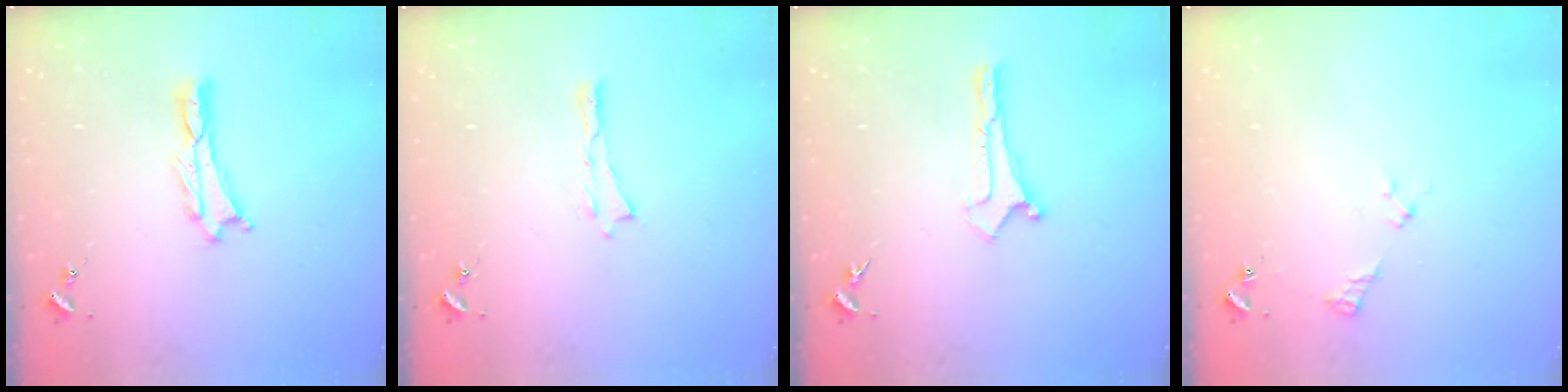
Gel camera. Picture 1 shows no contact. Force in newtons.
{"total": 0.0}
{"total": 0.0}
{"total": 2.5, "press": 2.5, "slide": 0.3}